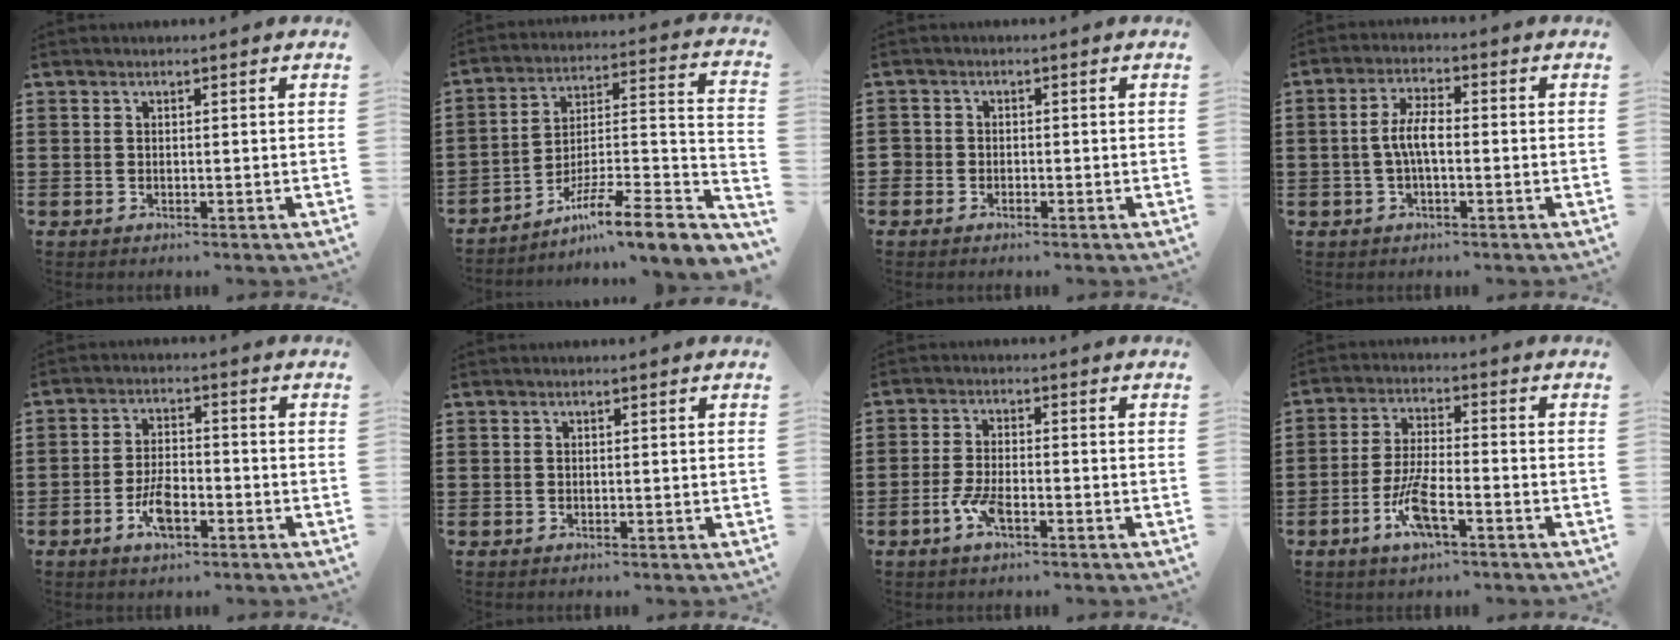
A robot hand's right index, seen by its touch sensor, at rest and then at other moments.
{"total": 8.4, "force": [-5.8, 1.0, 6.1], "torque": [-0.093, -0.005, -0.115]}
{"total": 1.3, "force": [-0.7, 1.1, 0.1], "torque": [-0.005, 0.002, -0.016]}
{"total": 5.0, "force": [-0.7, 1.7, 4.7], "torque": [-0.104, -0.001, -0.019]}
{"total": 5.4, "force": [-2.3, 2.4, 4.3], "torque": [-0.090, 0.003, -0.045]}
{"total": 0.0}
{"total": 4.6, "force": [-2.1, 1.5, 3.7], "torque": [-0.091, -0.005, -0.046]}
{"total": 7.1, "force": [-3.4, 1.6, 6.0], "torque": [-0.138, -0.011, -0.067]}